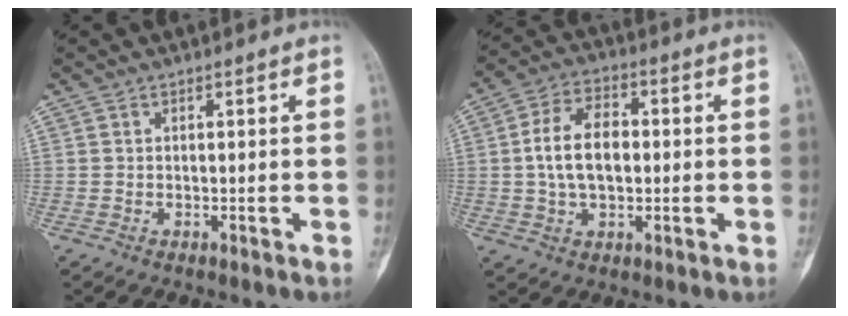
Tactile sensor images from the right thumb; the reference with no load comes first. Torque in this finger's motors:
{"motor_torque": [1.54, 1.53, 0.65, -0.53, 0.34]}